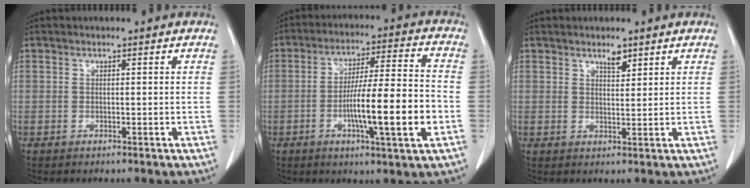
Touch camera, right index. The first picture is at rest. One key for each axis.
{"total": 13.9, "fx": -3.7, "fy": 0.7, "fz": 13.3, "tx": -0.223, "ty": 0.001, "tz": -0.062}
{"total": 2.1, "fx": 1.6, "fy": 0.7, "fz": 1.1, "tx": -0.020, "ty": -0.005, "tz": 0.028}